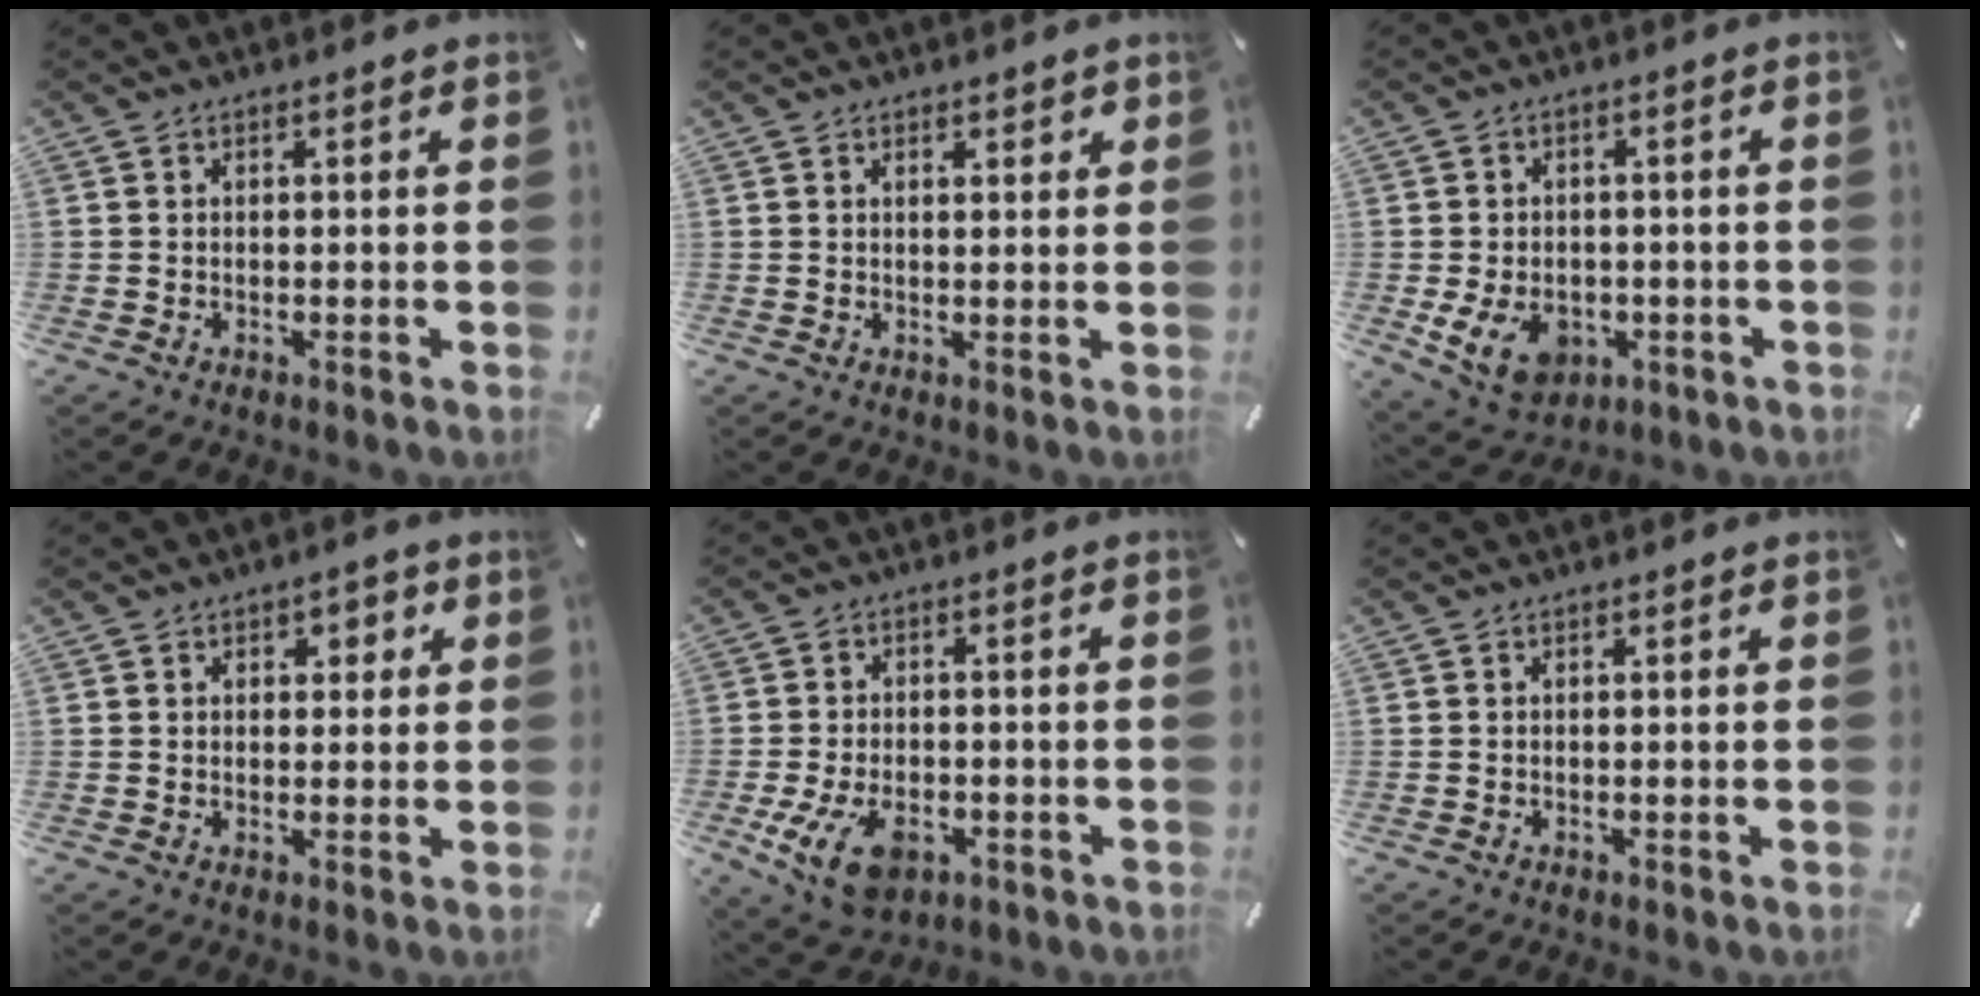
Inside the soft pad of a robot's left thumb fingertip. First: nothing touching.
{"total": 1.6, "force": [1.1, 0.8, 0.9], "torque": [-0.010, -0.002, 0.017]}
{"total": 9.0, "force": [-2.7, 6.8, 5.2], "torque": [-0.106, 0.006, -0.049]}
{"total": 2.4, "force": [0.7, 1.9, 1.2], "torque": [-0.001, -0.003, 0.003]}
{"total": 10.1, "force": [-3.8, 6.6, 6.6], "torque": [-0.137, 0.004, -0.067]}
{"total": 0.0}